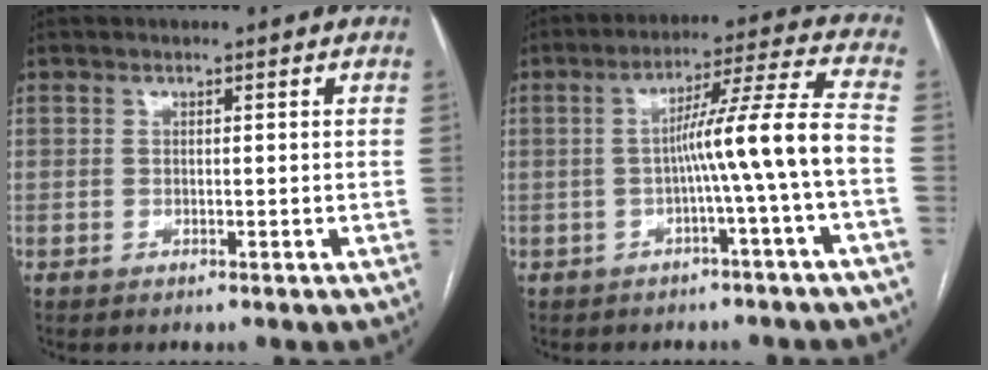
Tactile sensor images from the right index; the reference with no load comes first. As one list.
[{"total": 9.7, "force": [-2.3, -1.9, 9.2], "torque": [-0.142, 0.025, -0.032]}]